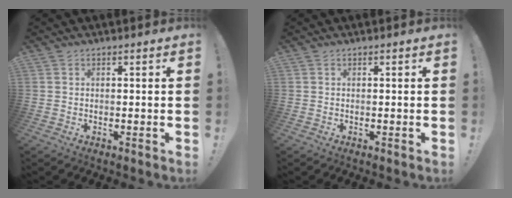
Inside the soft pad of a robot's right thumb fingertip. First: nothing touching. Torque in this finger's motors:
{"motor_torque": [-0.02, 0.02, 0.03, 0.03, 0.01]}